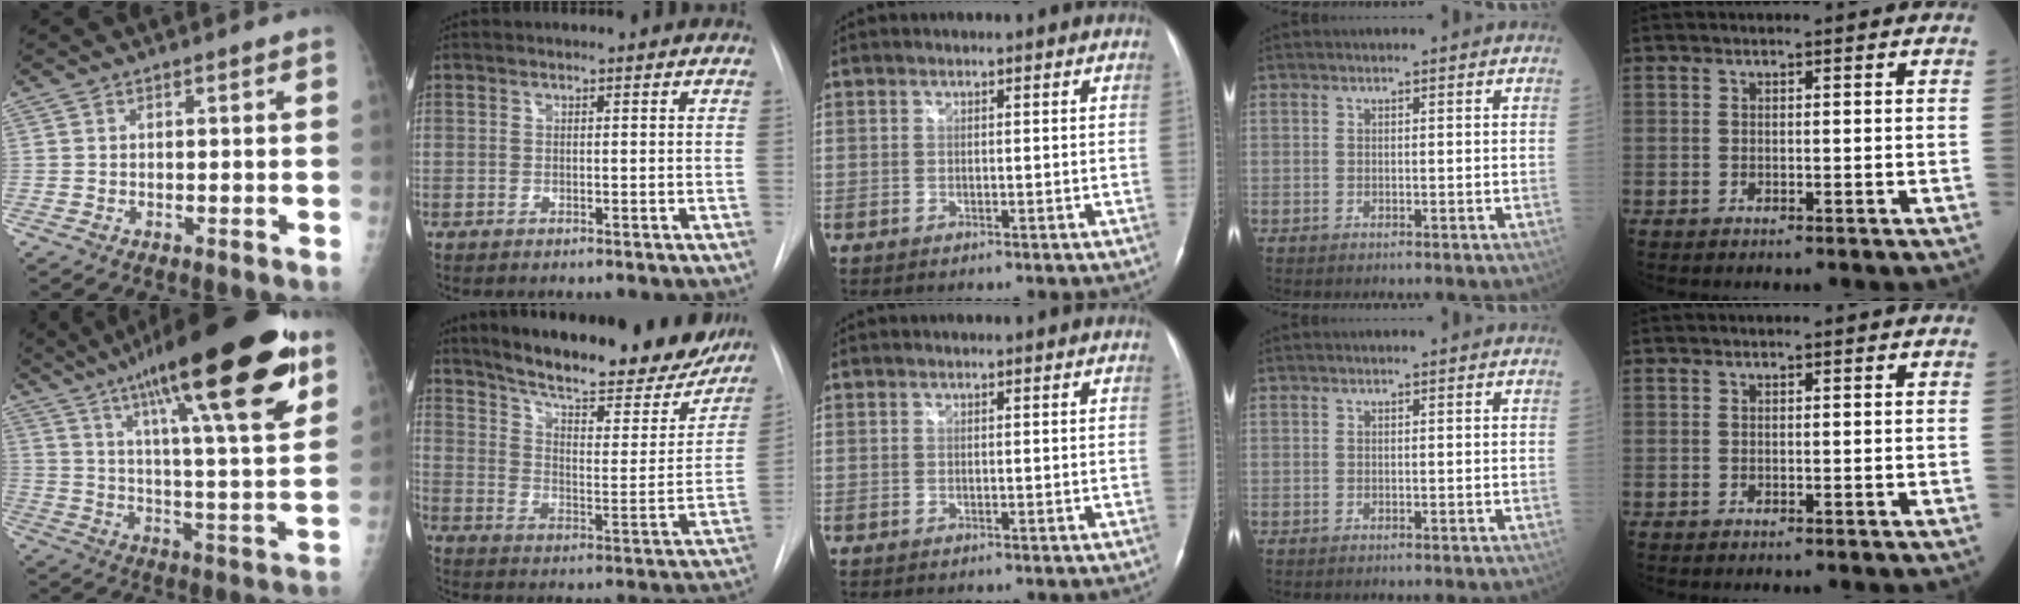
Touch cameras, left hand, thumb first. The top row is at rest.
{"thumb": {"total": 28.2, "force": [16.2, 5.5, 22.4], "torque": [-0.342, -0.037, 0.254]}, "index": {"total": 24.9, "force": [20.9, 5.7, 12.2], "torque": [-0.179, -0.039, 0.275]}}